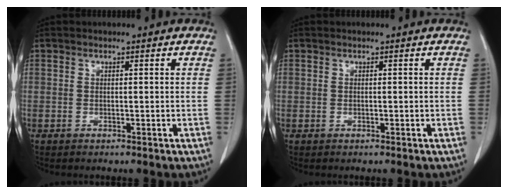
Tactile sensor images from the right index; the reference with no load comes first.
{"total": 0.0}